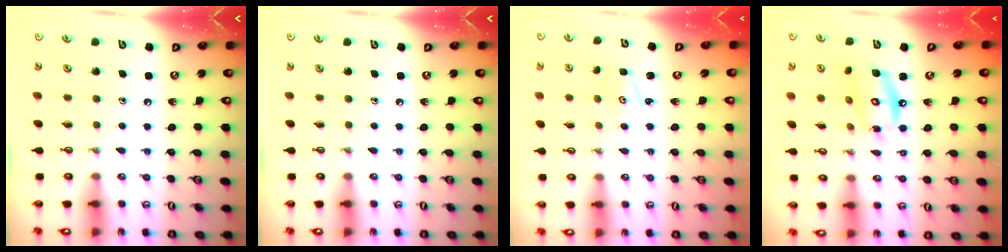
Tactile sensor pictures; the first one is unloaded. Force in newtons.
{"total": 0.0}
{"total": 1.2, "press": 1.2, "slide": 0.2}
{"total": 12.7, "press": 12.7, "slide": 1.1}